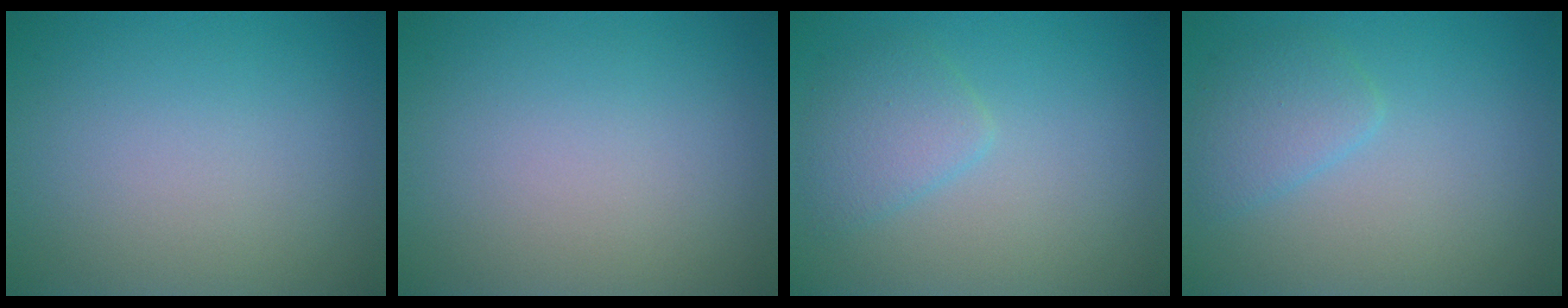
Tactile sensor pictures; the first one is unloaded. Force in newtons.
{"total": 0.0}
{"total": 2.4, "press": 2.4, "slide": 0.1}
{"total": 2.2, "press": 2.2, "slide": 0.1}